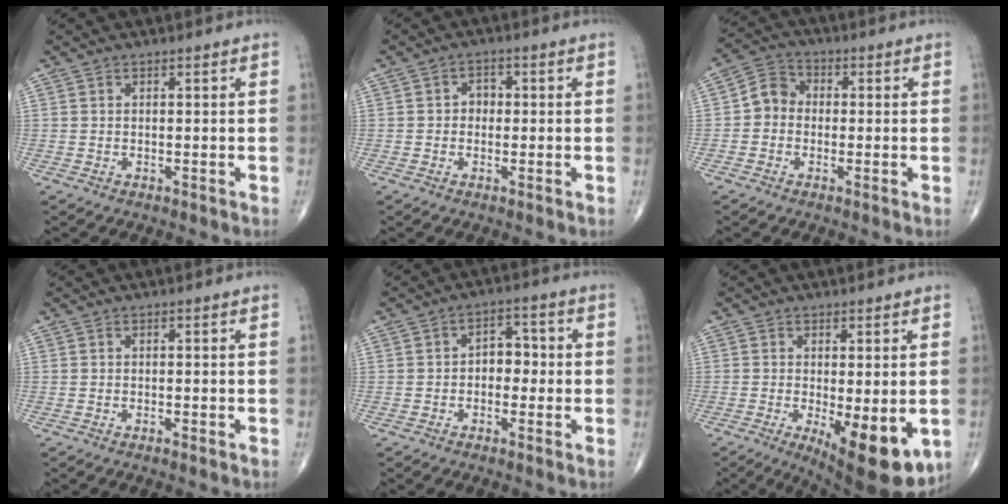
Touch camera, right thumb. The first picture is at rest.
{"total": 2.7, "force": [-0.1, 2.2, 1.4], "torque": [-0.004, 0.011, -0.008]}
{"total": 4.7, "force": [-0.7, 4.2, 2.0], "torque": [-0.012, 0.017, -0.028]}
{"total": 0.6, "force": [-0.3, 0.0, 0.5], "torque": [-0.010, -0.001, -0.006]}
{"total": 4.7, "force": [-0.6, 3.3, 3.3], "torque": [-0.021, 0.020, -0.019]}
{"total": 12.5, "force": [-3.5, 4.3, 11.2], "torque": [-0.146, -0.024, -0.039]}